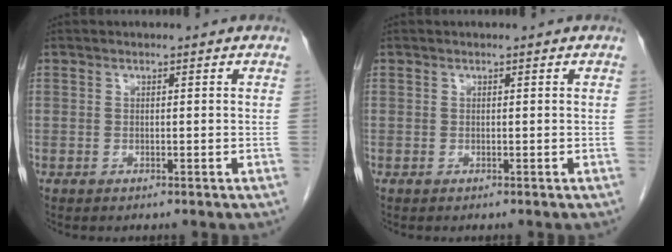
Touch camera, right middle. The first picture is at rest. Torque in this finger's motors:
{"motor_torque": [0.00, 0.00, 0.01, 0.01]}